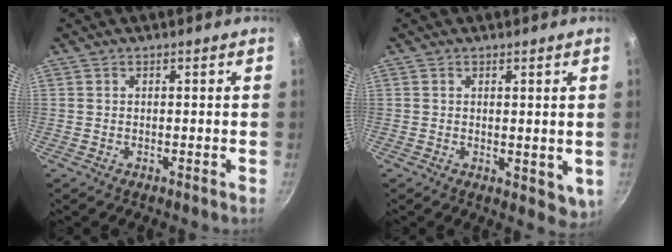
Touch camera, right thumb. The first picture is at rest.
{"total": 4.2, "force": [1.0, 2.4, 3.2], "torque": [-0.040, -0.011, 0.018]}